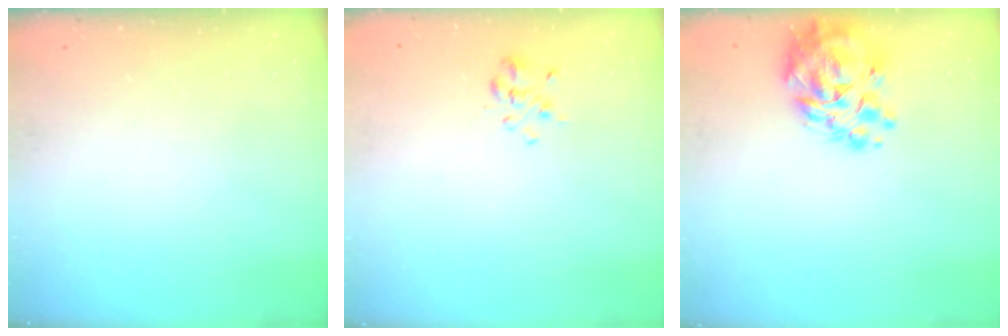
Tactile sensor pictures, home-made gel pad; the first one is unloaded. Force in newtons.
{"total": 2.8, "press": 2.6, "slide": 1.2}
{"total": 13.2, "press": 12.4, "slide": 4.6}